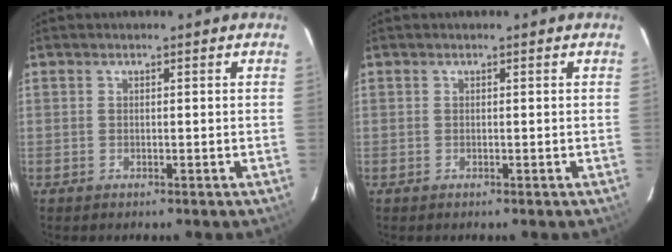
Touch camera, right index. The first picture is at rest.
{"total": 0.0}